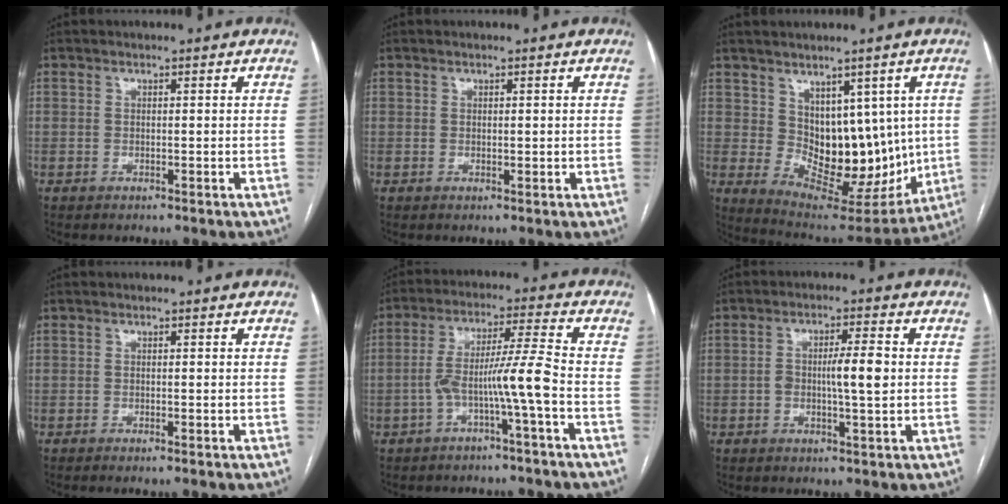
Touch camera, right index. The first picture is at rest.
{"total": 0.8, "force": [0.2, 0.4, 0.6], "torque": [-0.009, -0.003, 0.005]}
{"total": 13.2, "force": [1.4, 8.0, 10.4], "torque": [-0.125, 0.003, 0.049]}
{"total": 0.7, "force": [-0.5, -0.2, 0.5], "torque": [-0.011, 0.001, -0.008]}
{"total": 8.1, "force": [-2.8, -1.0, 7.5], "torque": [-0.141, 0.026, -0.047]}
{"total": 5.6, "force": [-0.1, 0.9, 5.6], "torque": [-0.097, 0.005, -0.003]}